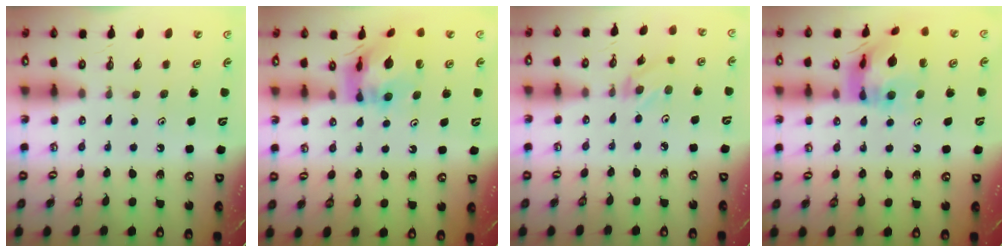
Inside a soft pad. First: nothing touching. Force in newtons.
{"total": 11.4, "press": 11.3, "slide": 1.4}
{"total": 1.6, "press": 1.5, "slide": 0.3}
{"total": 13.6, "press": 13.6, "slide": 1.3}